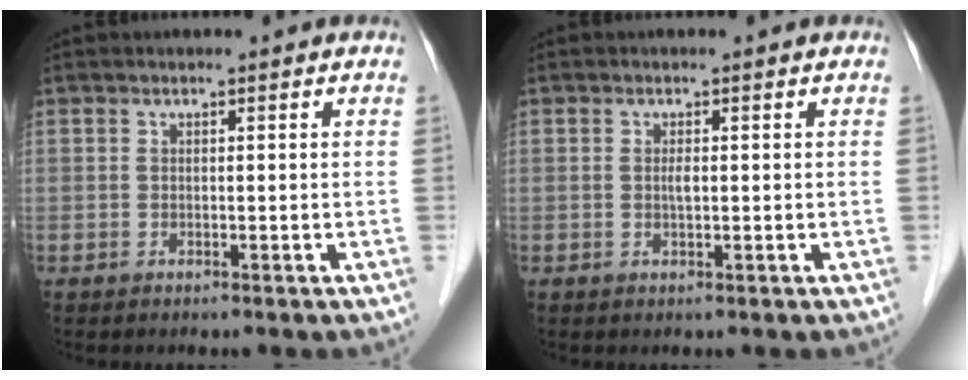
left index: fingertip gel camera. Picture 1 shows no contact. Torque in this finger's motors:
{"motor_torque": [0.72, 0.28, 0.07, 0.03]}